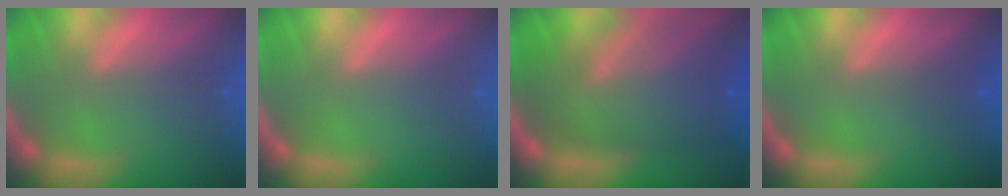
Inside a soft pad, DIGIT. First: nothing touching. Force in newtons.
{"total": 0.0}
{"total": 10.0}
{"total": 0.9}